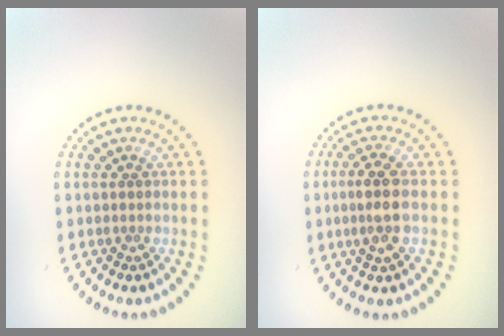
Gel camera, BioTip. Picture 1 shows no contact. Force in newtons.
{"total": 2.8, "press": 2.7, "slide": 0.9}